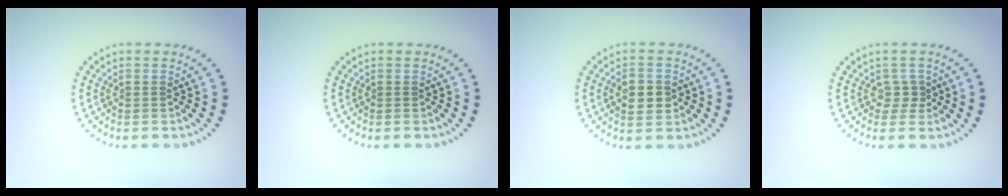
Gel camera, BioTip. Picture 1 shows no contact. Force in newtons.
{"total": 0.0}
{"total": 2.8, "press": 2.8, "slide": 0.1}
{"total": 1.3, "press": 0.9, "slide": 0.9}